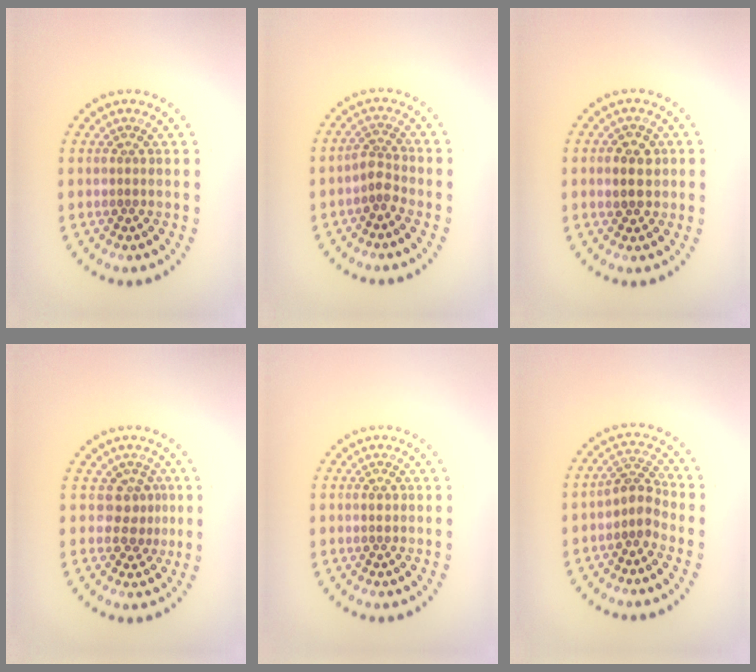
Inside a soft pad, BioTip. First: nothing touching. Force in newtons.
{"total": 1.8, "press": 1.3, "slide": 1.2}
{"total": 2.7, "press": 2.6, "slide": 0.6}
{"total": 2.3, "press": 1.5, "slide": 1.7}
{"total": 0.8, "press": 0.8, "slide": 0.1}
{"total": 2.5, "press": 2.0, "slide": 1.6}